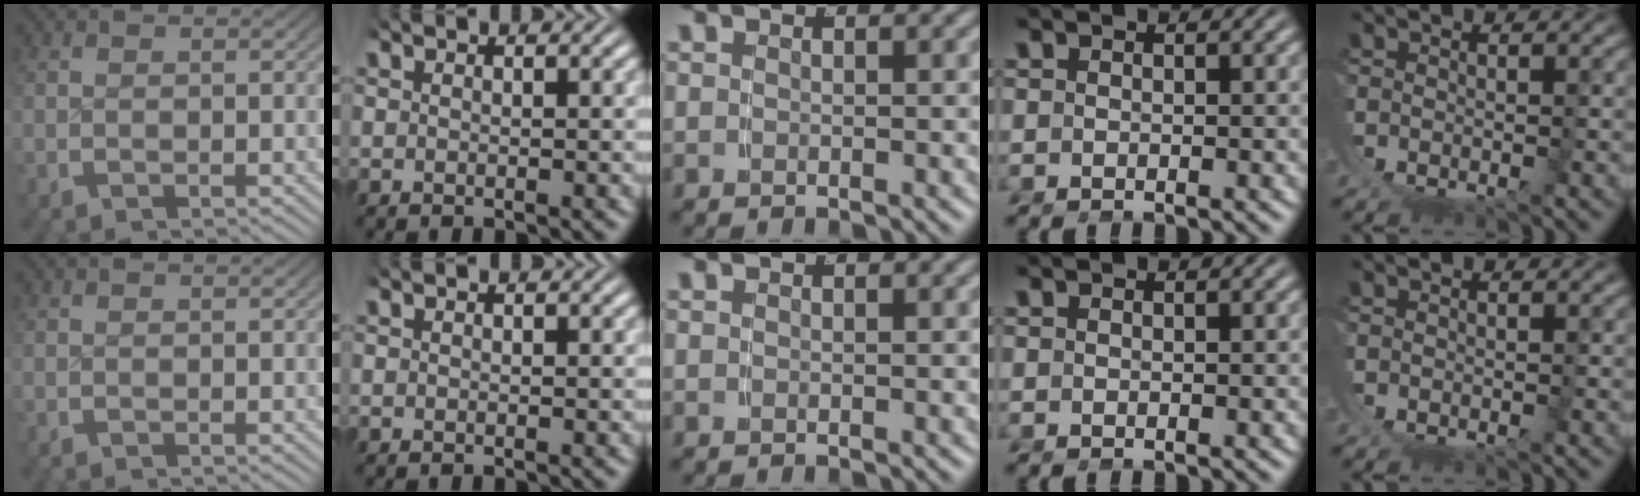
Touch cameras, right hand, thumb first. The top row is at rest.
{}